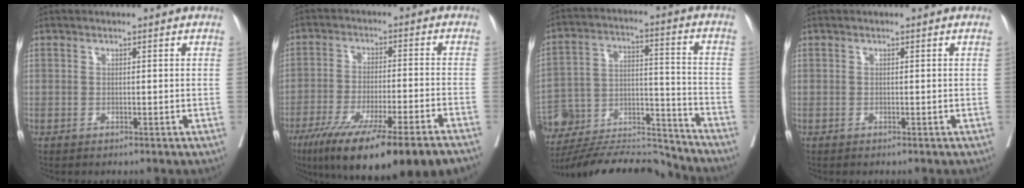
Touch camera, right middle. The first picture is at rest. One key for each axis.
{"total": 19.6, "fx": -14.2, "fy": 0.9, "fz": 13.5, "tx": -0.177, "ty": -0.046, "tz": -0.224}
{"total": 21.3, "fx": -20.6, "fy": 2.5, "fz": 4.5, "tx": -0.106, "ty": 0.021, "tz": -0.323}
{"total": 0.0}